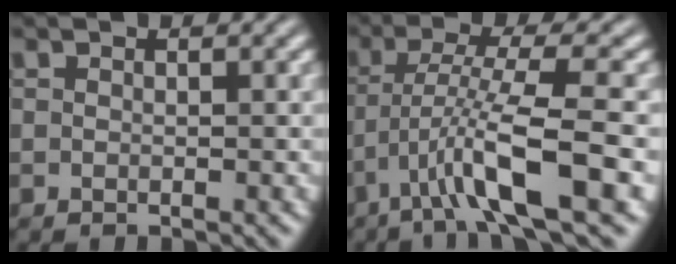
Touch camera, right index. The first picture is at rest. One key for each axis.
{"total": 5.8, "fx": -1.8, "fy": 0.6, "fz": 5.4, "tx": -0.102, "ty": -0.018, "tz": -0.018}